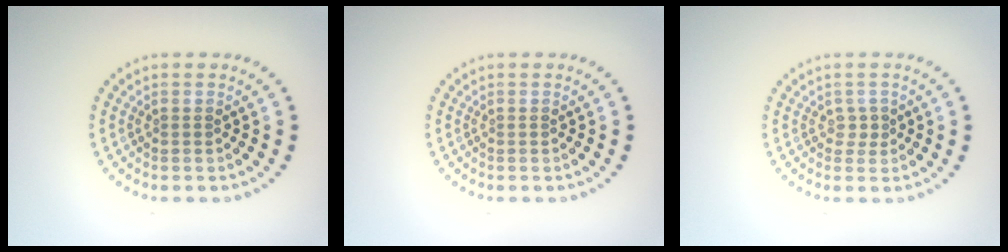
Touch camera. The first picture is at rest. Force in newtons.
{"total": 0.0}
{"total": 0.9, "press": 0.7, "slide": 0.4}